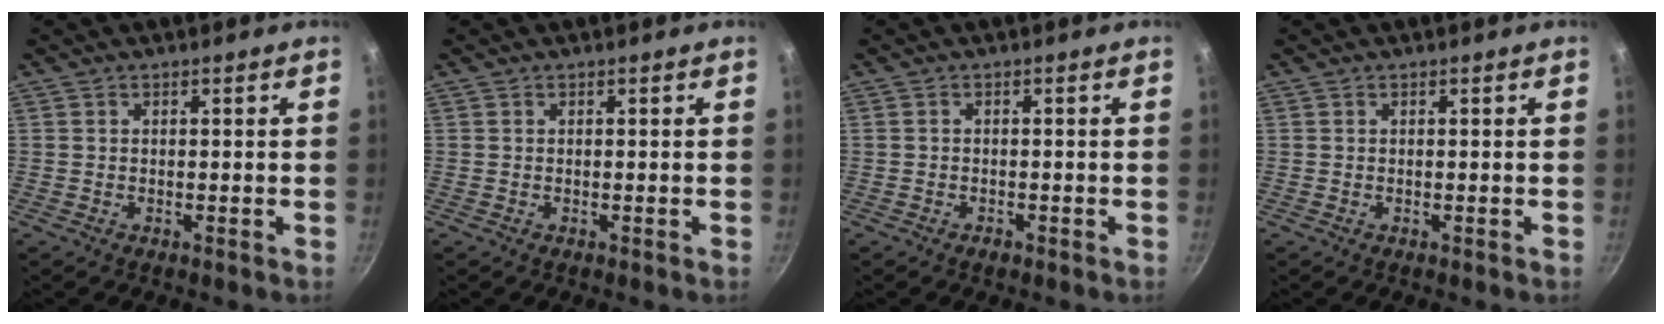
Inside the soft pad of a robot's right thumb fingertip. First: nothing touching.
{"total": 0.0}
{"total": 1.1, "force": [-0.8, 0.6, 0.6], "torque": [-0.014, 0.009, -0.013]}
{"total": 0.0}